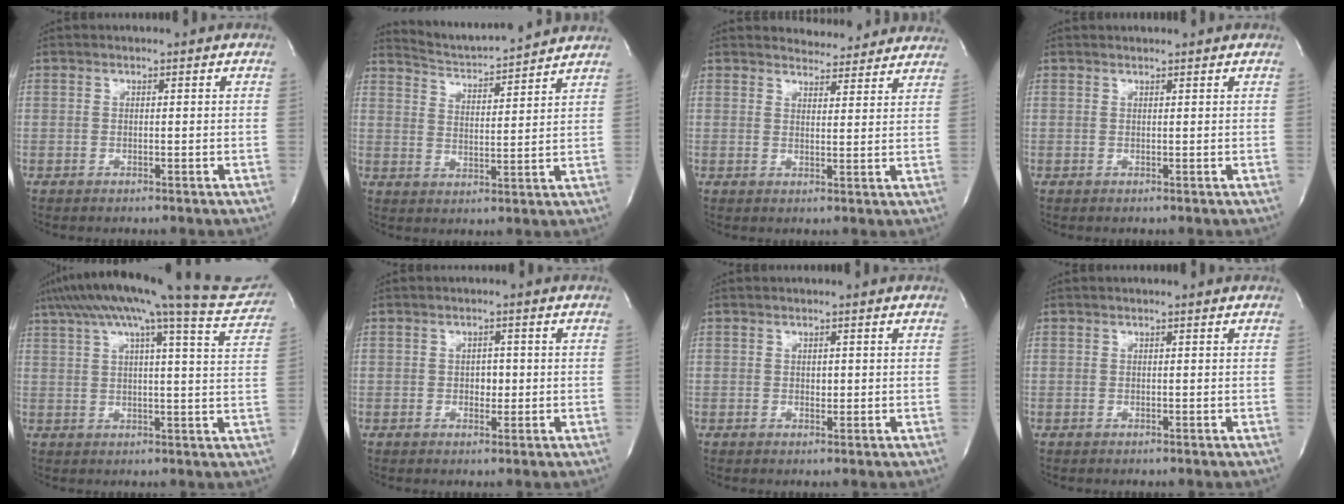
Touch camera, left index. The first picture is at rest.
{"total": 10.6, "force": [10.3, 0.0, 2.2], "torque": [-0.050, 0.012, 0.158]}
{"total": 8.1, "force": [7.8, 2.0, 0.8], "torque": [0.002, -0.001, 0.083]}
{"total": 1.4, "force": [1.4, 0.1, 0.2], "torque": [-0.008, 0.012, 0.020]}
{"total": 21.6, "force": [18.4, 1.2, 11.3], "torque": [-0.180, -0.007, 0.230]}
{"total": 1.8, "force": [-0.3, 1.3, 1.2], "torque": [-0.016, 0.002, -0.003]}
{"total": 0.8, "force": [0.0, 0.6, 0.5], "torque": [-0.006, 0.000, 0.000]}
{"total": 0.0}